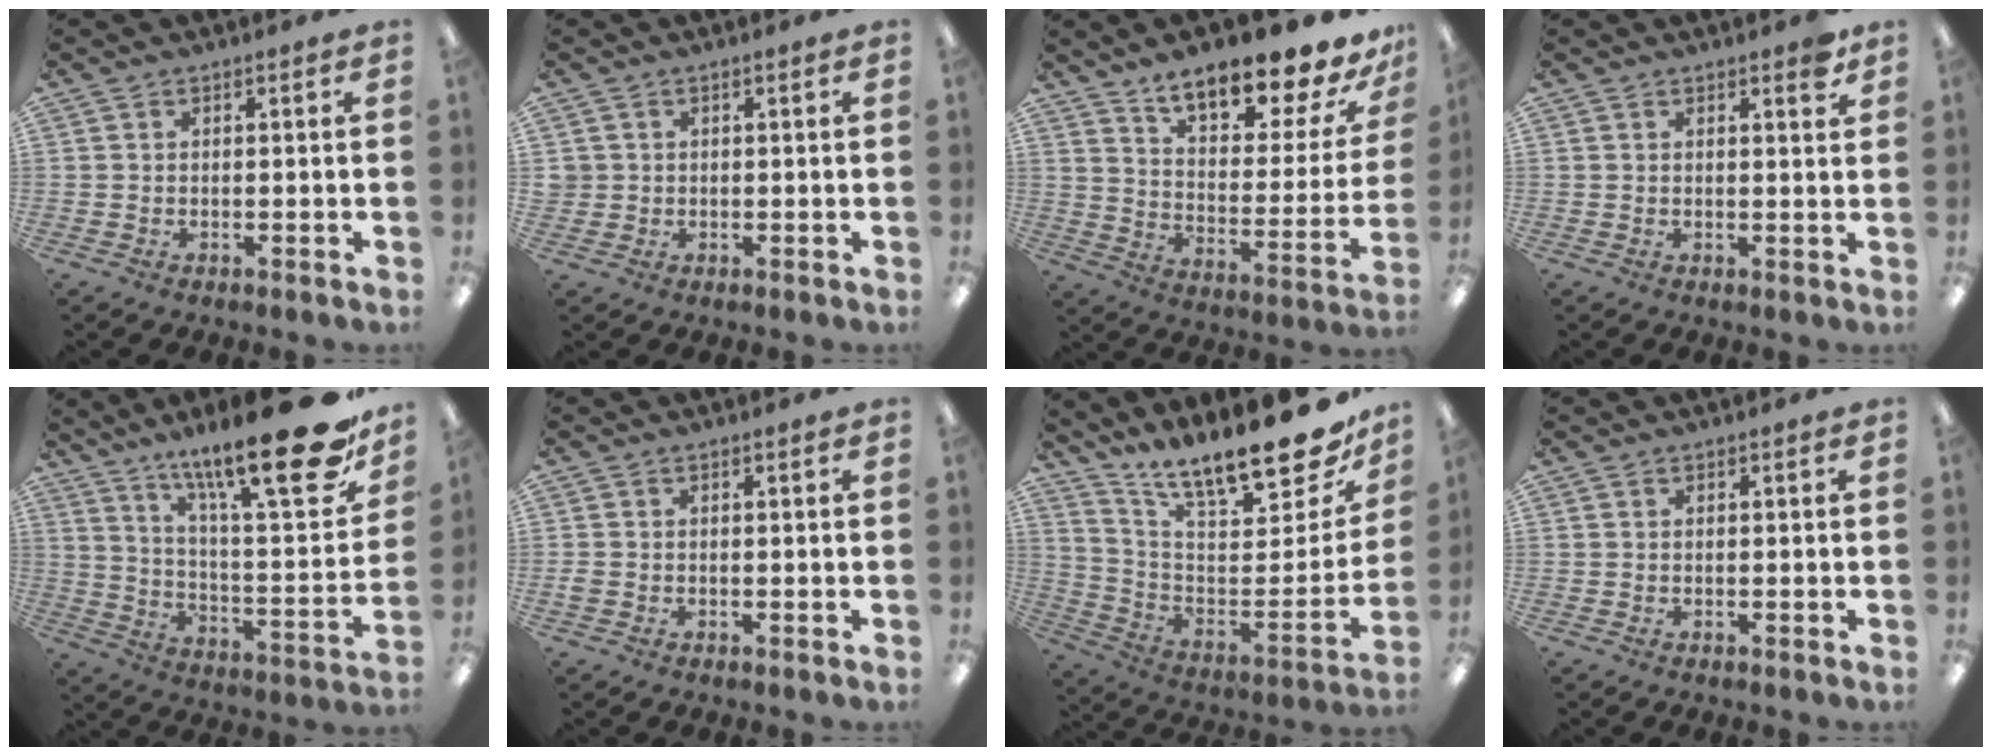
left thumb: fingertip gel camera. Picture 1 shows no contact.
{"total": 2.0, "force": [0.5, 1.9, 0.1], "torque": [-0.006, 0.003, 0.007]}
{"total": 17.9, "force": [15.0, 5.1, 8.4], "torque": [-0.127, -0.108, 0.252]}
{"total": 2.5, "force": [1.9, 0.5, 1.5], "torque": [-0.017, -0.006, 0.030]}
{"total": 26.6, "force": [17.2, 6.1, 19.3], "torque": [-0.282, -0.117, 0.274]}
{"total": 1.2, "force": [-0.4, 0.9, 0.7], "torque": [-0.011, 0.003, -0.007]}
{"total": 18.6, "force": [15.0, 4.6, 9.9], "torque": [-0.138, -0.123, 0.248]}
{"total": 0.0}